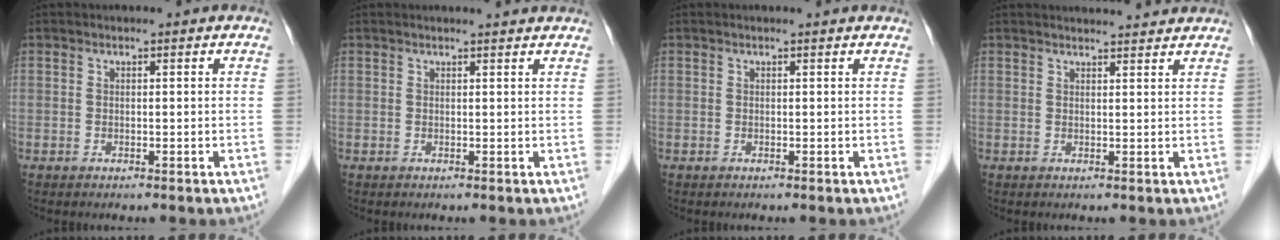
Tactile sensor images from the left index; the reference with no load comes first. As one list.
[{"total": 4.4, "force": [4.3, 0.0, 1.1], "torque": [-0.015, 0.016, 0.044]}, {"total": 2.1, "force": [2.1, 0.0, 0.4], "torque": [-0.010, 0.013, 0.022]}, {"total": 7.4, "force": [7.2, 0.5, 1.5], "torque": [-0.017, 0.023, 0.080]}]